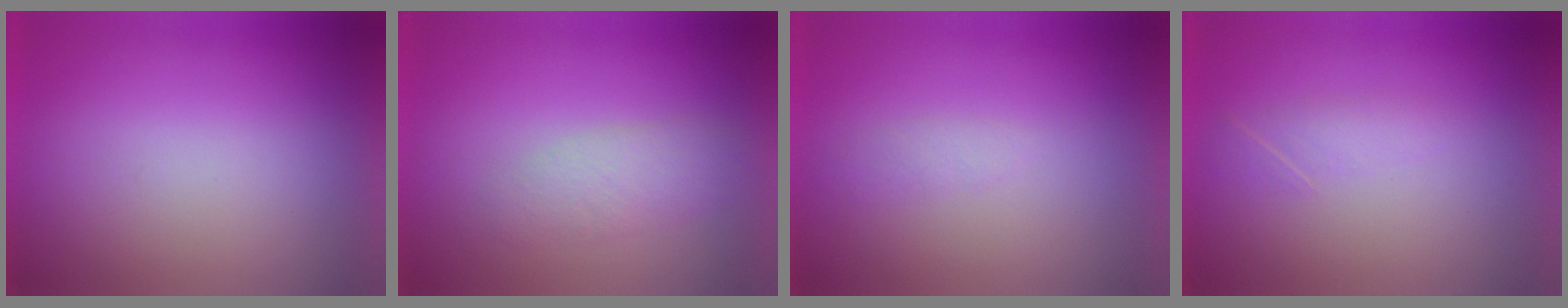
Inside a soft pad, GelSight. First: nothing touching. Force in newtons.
{"total": 2.9}
{"total": 1.3}
{"total": 1.8}